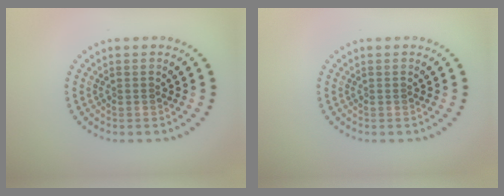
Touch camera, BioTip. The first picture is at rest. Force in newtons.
{"total": 0.0}